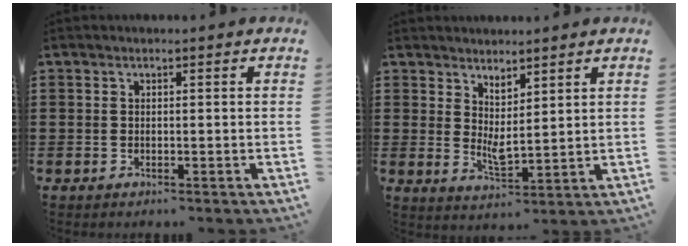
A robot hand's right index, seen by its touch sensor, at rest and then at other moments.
{"total": 2.7, "force": [2.1, 0.8, 1.6], "torque": [-0.038, -0.012, 0.039]}